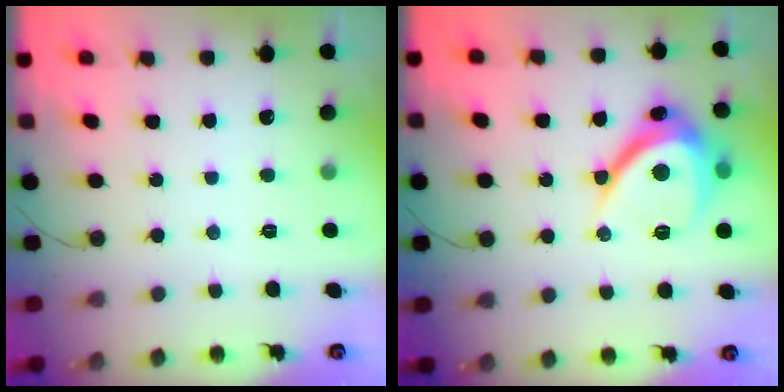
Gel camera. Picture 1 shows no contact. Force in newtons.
{"total": 11.8, "press": 11.8, "slide": 1.2}